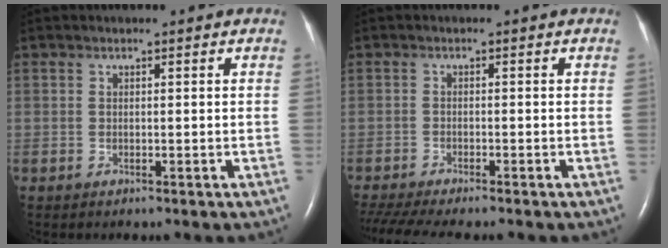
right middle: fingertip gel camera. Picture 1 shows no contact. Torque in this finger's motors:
{"motor_torque": [0.80, -0.66, 0.06, 0.02]}